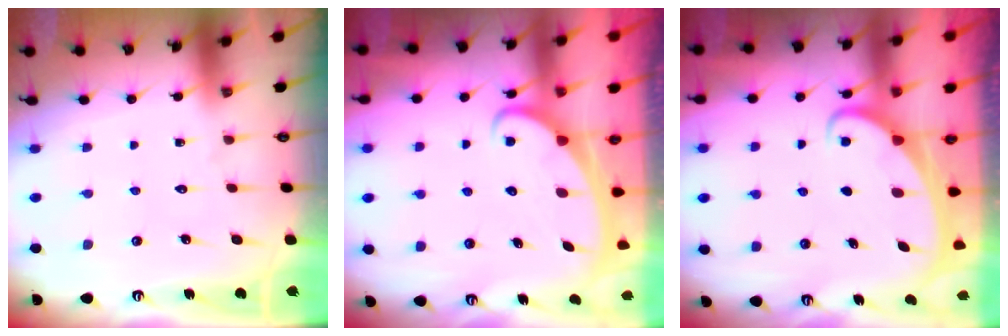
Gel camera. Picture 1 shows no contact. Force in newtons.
{"total": 2.7, "press": 2.7, "slide": 0.4}
{"total": 2.3, "press": 2.3, "slide": 0.3}